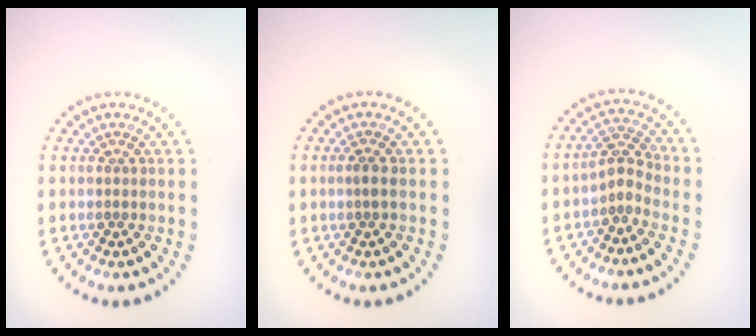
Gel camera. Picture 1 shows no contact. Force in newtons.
{"total": 1.0, "press": 0.8, "slide": 0.7}
{"total": 2.2, "press": 1.6, "slide": 1.5}